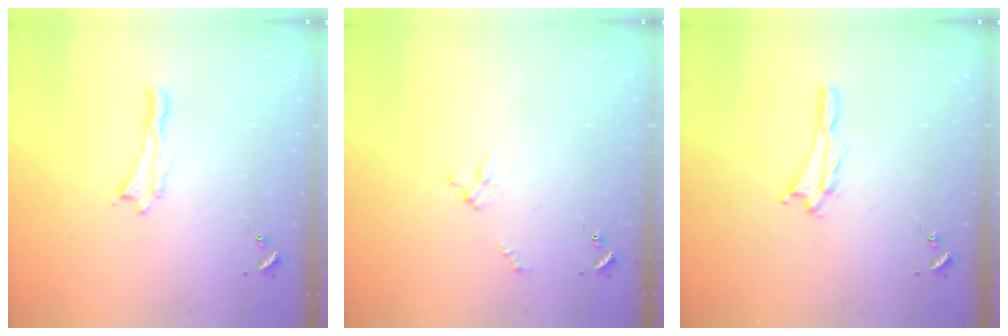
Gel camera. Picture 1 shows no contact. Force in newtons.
{"total": 2.0, "press": 2.0, "slide": 0.2}
{"total": 0.7, "press": 0.7, "slide": 0.2}